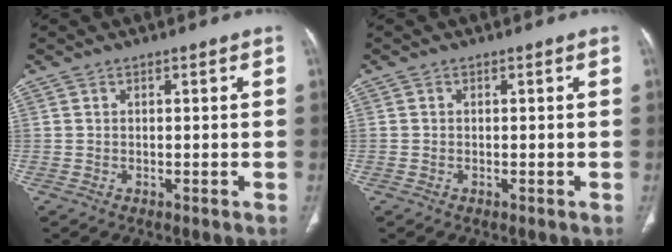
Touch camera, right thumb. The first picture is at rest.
{"total": 0.0}